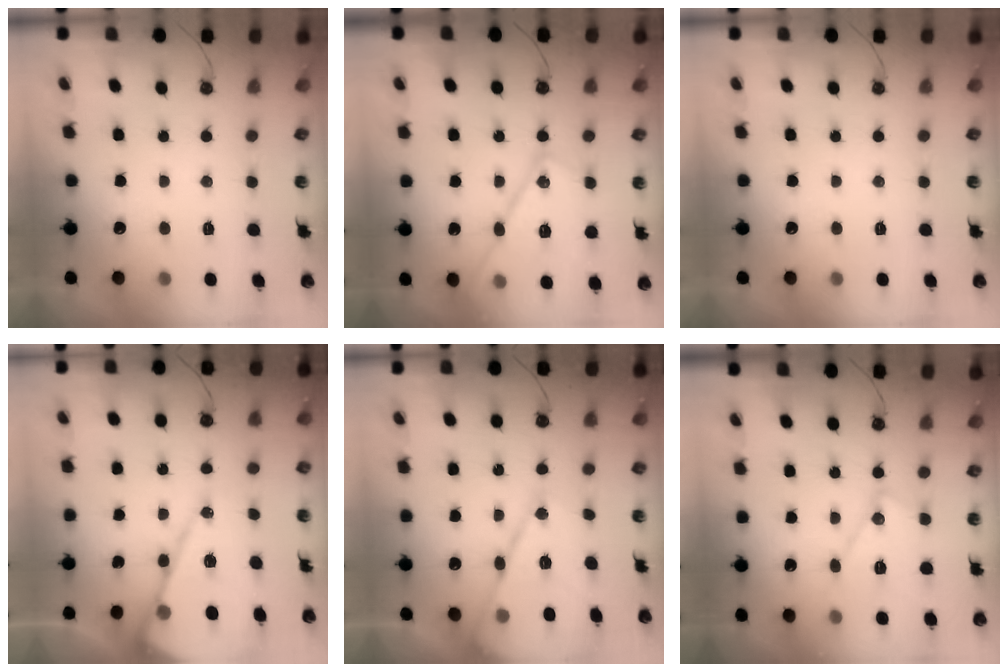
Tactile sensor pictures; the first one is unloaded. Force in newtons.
{"total": 17.5, "press": 17.4, "slide": 1.0}
{"total": 0.0}
{"total": 16.6, "press": 16.5, "slide": 1.7}
{"total": 15.8, "press": 15.7, "slide": 1.3}
{"total": 12.7, "press": 12.7, "slide": 0.5}